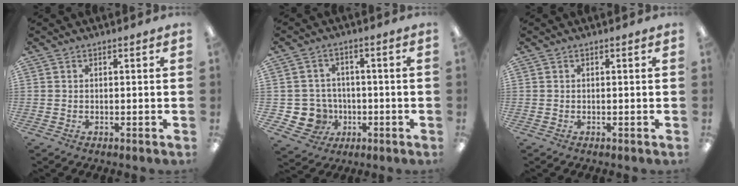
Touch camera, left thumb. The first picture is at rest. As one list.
[{"total": 7.9, "force": [-1.8, 7.4, 2.0], "torque": [-0.074, 0.013, -0.024]}, {"total": 0.0}]